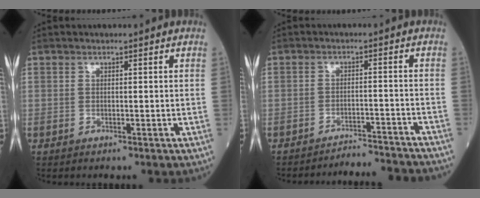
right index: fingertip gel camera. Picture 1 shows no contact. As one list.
[{"total": 8.2, "force": [-8.1, -0.6, 0.5], "torque": [0.001, -0.001, -0.112]}]